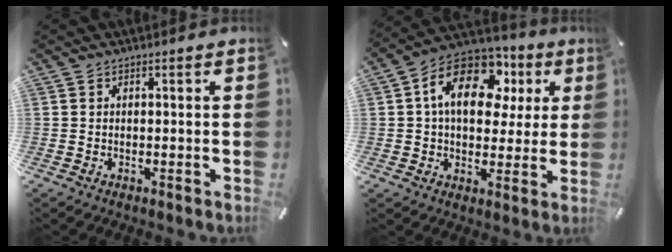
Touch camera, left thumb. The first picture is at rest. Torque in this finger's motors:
{"motor_torque": [0.19, 1.06, 1.51, -1.26, 0.48]}